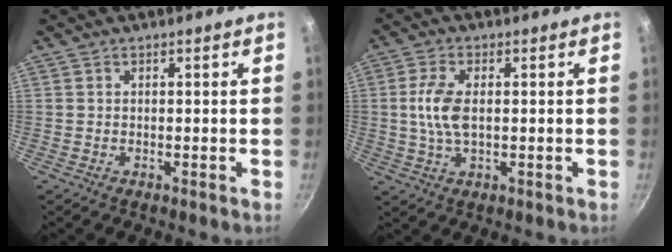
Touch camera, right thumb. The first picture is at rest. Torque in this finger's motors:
{"motor_torque": [1.22, 1.12, 0.99, -0.75, 0.17]}